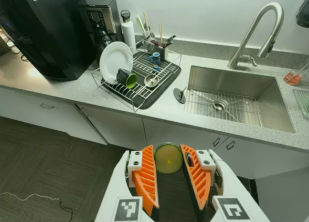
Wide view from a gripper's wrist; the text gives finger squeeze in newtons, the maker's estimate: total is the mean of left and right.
{"total": 7.3, "left": 7.1, "right": 7.4}